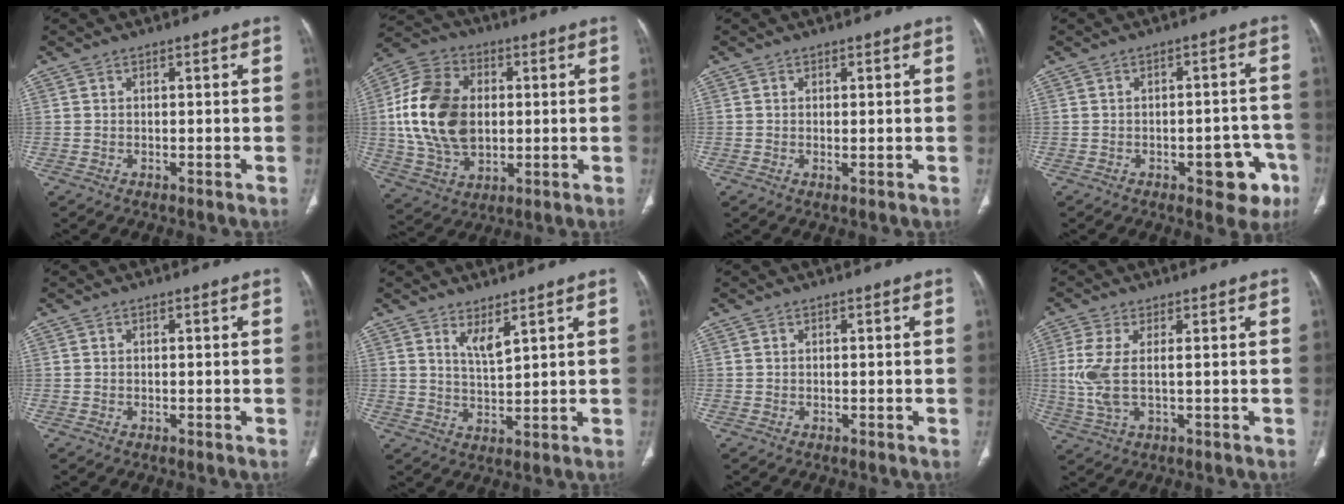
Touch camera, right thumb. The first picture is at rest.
{"total": 18.7, "force": [1.2, 12.9, 13.5], "torque": [-0.248, 0.006, 0.028]}
{"total": 0.7, "force": [0.0, 0.3, 0.6], "torque": [-0.017, -0.005, 0.002]}
{"total": 8.8, "force": [-3.8, 4.4, 6.6], "torque": [-0.046, 0.026, -0.039]}
{"total": 0.0}
{"total": 3.9, "force": [2.7, 0.7, 2.7], "torque": [-0.051, -0.031, 0.057]}
{"total": 0.0}
{"total": 6.5, "force": [0.5, 2.2, 6.0], "torque": [-0.168, -0.007, 0.012]}